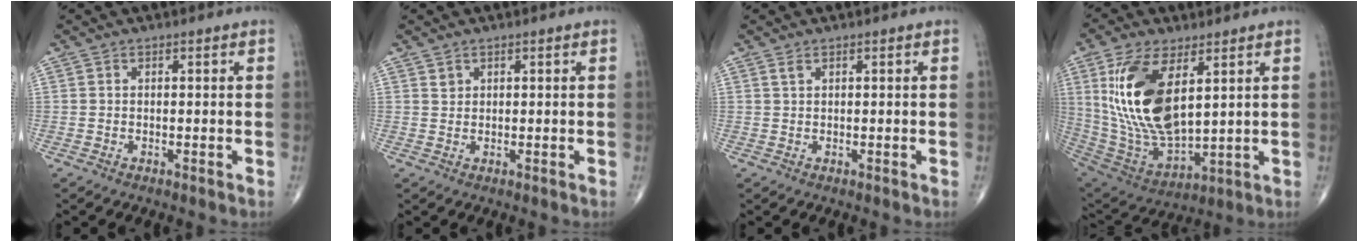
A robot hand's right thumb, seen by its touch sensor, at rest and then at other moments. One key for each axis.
{"total": 1.0, "fx": 0.7, "fy": 0.7, "fz": 0.2, "tx": 0.005, "ty": -0.004, "tz": 0.011}
{"total": 0.7, "fx": 0.5, "fy": 0.2, "fz": 0.4, "tx": -0.010, "ty": 0.002, "tz": 0.011}
{"total": 19.9, "fx": 5.8, "fy": 9.5, "fz": 16.5, "tx": -0.319, "ty": -0.029, "tz": 0.122}